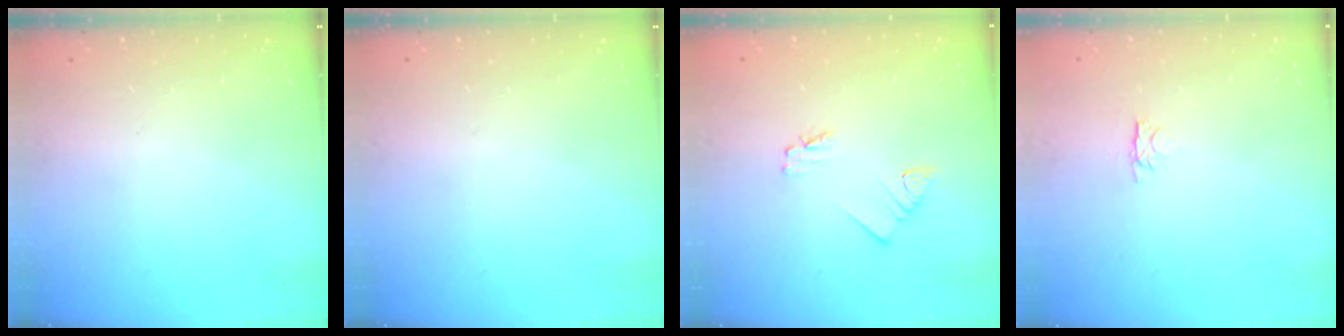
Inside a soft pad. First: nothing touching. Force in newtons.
{"total": 0.0}
{"total": 2.1, "press": 2.1, "slide": 0.2}
{"total": 2.6, "press": 2.6, "slide": 0.3}